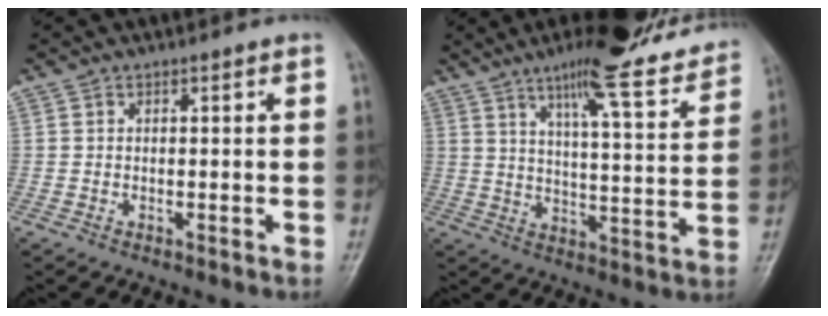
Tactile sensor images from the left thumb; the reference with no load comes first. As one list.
[{"total": 17.1, "force": [13.0, 3.0, 10.7], "torque": [-0.133, -0.065, 0.189]}]